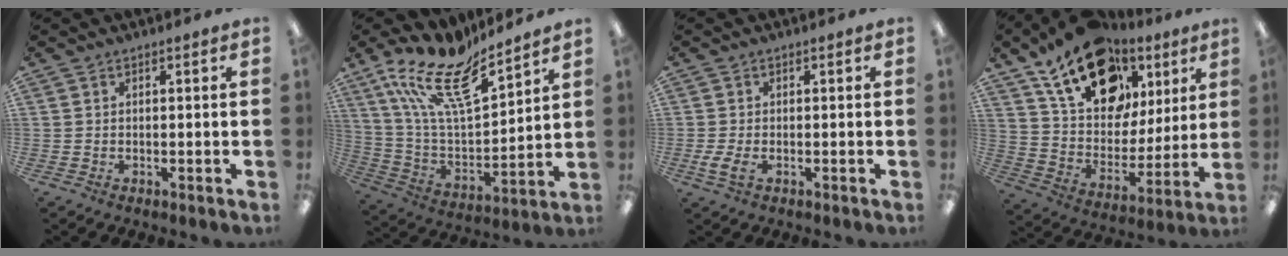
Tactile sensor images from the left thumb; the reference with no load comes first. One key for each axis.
{"total": 19.2, "fx": 13.9, "fy": 6.4, "fz": 11.6, "tx": -0.230, "ty": -0.094, "tz": 0.245}
{"total": 3.6, "fx": -1.0, "fy": 1.8, "fz": 3.0, "tx": -0.067, "ty": -0.001, "tz": -0.020}
{"total": 21.0, "fx": 12.7, "fy": 12.9, "fz": 10.7, "tx": -0.186, "ty": -0.056, "tz": 0.232}